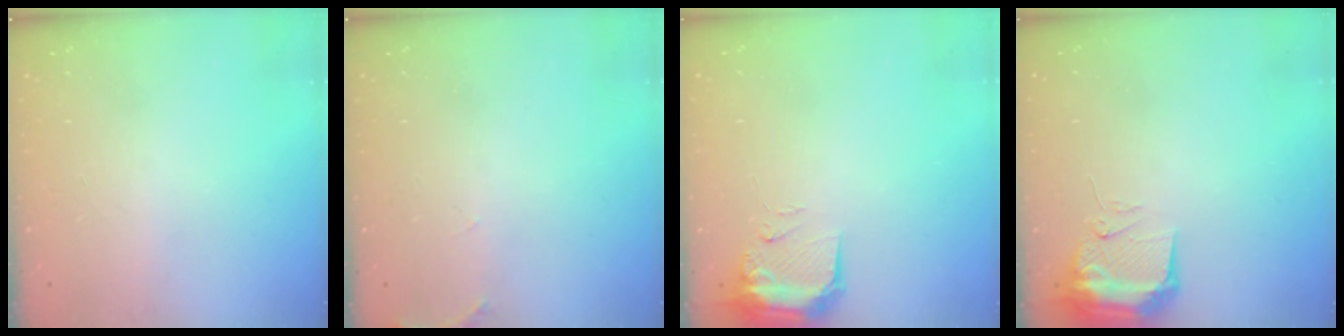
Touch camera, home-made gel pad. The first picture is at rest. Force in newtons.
{"total": 5.6, "press": 5.4, "slide": 1.3}
{"total": 11.0, "press": 9.6, "slide": 5.4}
{"total": 9.8, "press": 9.7, "slide": 1.2}